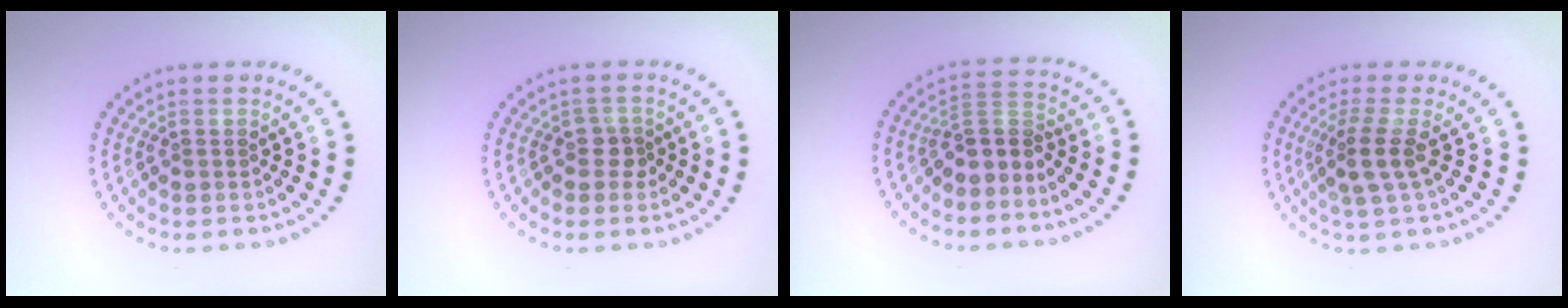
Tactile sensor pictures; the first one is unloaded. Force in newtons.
{"total": 1.4, "press": 1.2, "slide": 0.8}
{"total": 2.6, "press": 2.0, "slide": 1.7}
{"total": 2.6, "press": 1.9, "slide": 1.9}